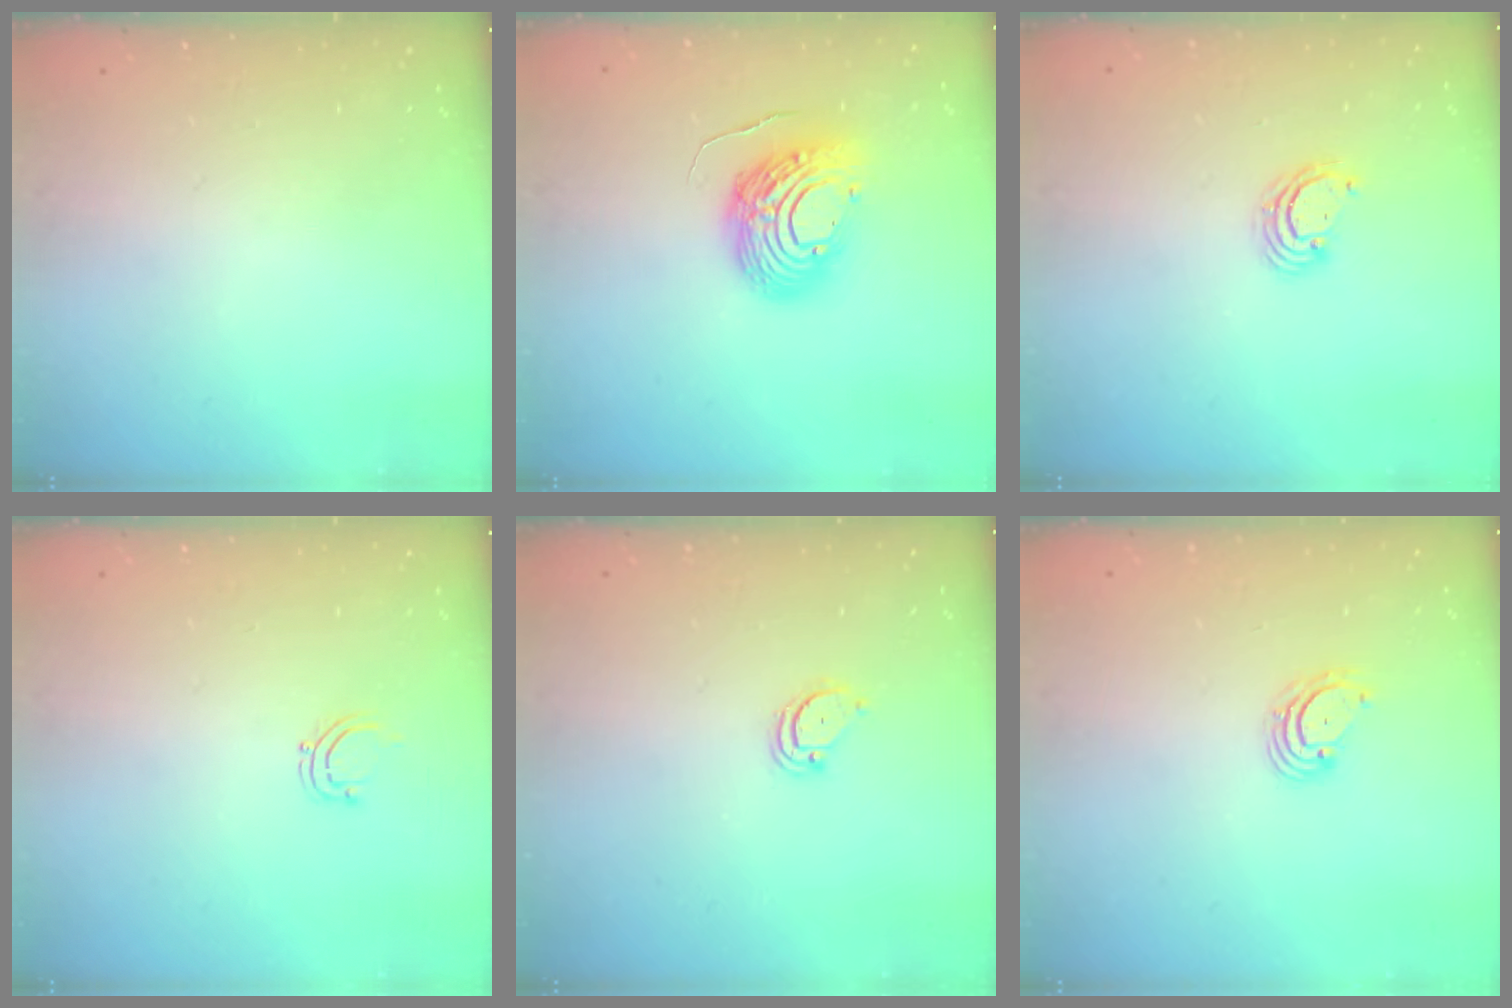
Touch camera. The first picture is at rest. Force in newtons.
{"total": 12.0, "press": 11.9, "slide": 1.3}
{"total": 3.2, "press": 3.2, "slide": 0.1}
{"total": 3.3, "press": 3.3, "slide": 0.3}
{"total": 2.6, "press": 2.6, "slide": 0.2}
{"total": 4.0, "press": 3.9, "slide": 0.4}